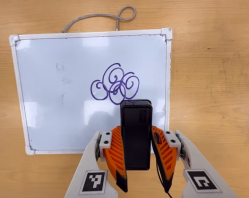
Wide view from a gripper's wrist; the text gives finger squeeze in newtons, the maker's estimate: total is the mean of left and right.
{"total": 4.4, "left": 3.5, "right": 5.3}